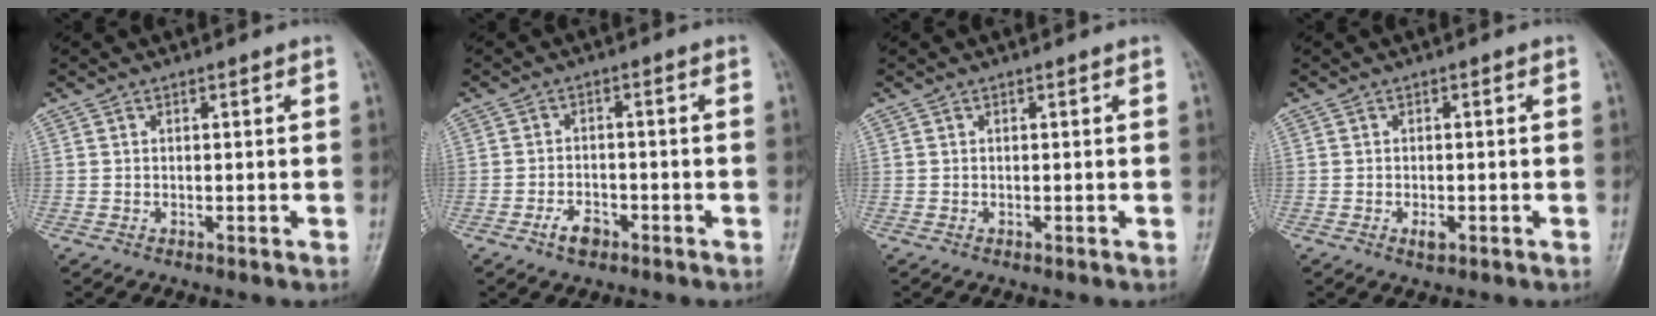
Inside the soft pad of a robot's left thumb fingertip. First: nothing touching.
{"total": 3.5, "force": [-2.3, 1.9, 1.8], "torque": [-0.030, 0.015, -0.038]}
{"total": 0.0}
{"total": 1.6, "force": [-0.8, 0.8, 1.1], "torque": [-0.021, 0.002, -0.012]}